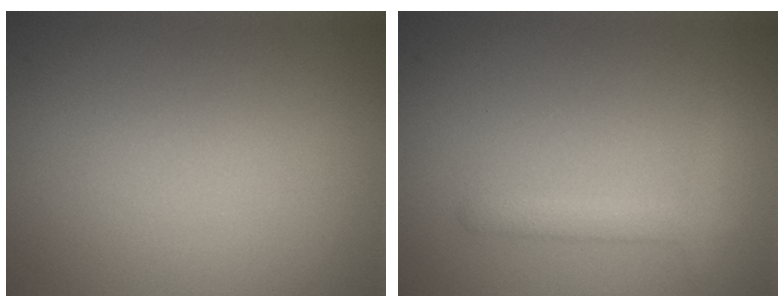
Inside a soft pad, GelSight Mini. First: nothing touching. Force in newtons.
{"total": 1.8, "press": 1.8, "slide": 0.1}